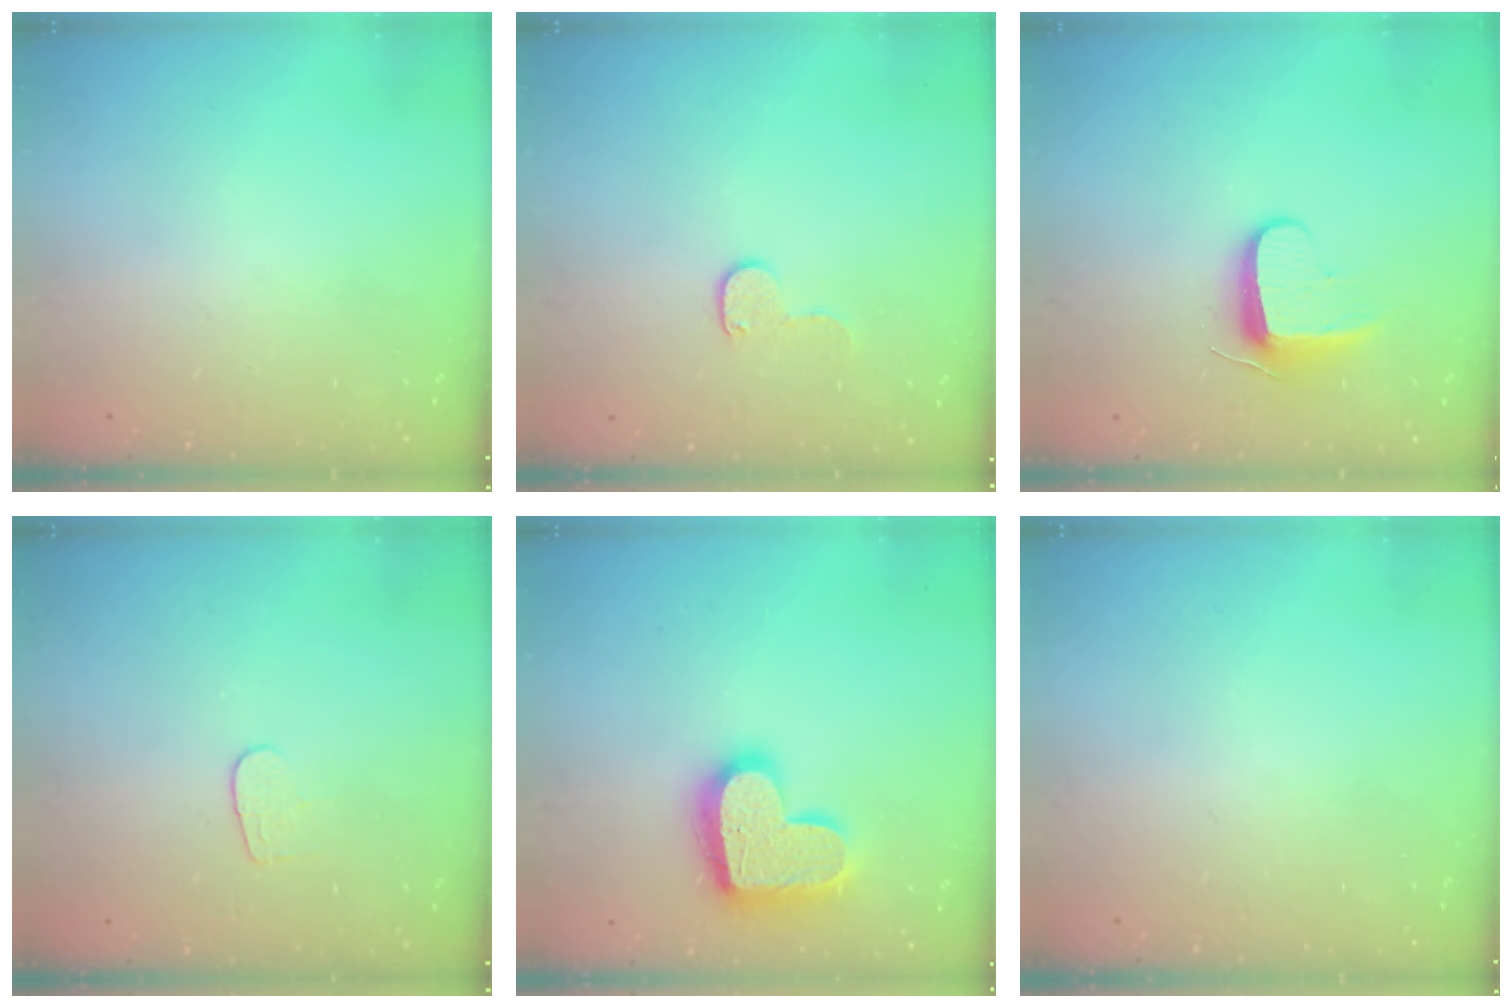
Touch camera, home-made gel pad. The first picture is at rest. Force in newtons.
{"total": 4.5, "press": 4.5, "slide": 0.5}
{"total": 8.7, "press": 8.6, "slide": 0.9}
{"total": 4.6, "press": 4.6, "slide": 0.2}
{"total": 18.7, "press": 18.6, "slide": 1.1}
{"total": 0.0}